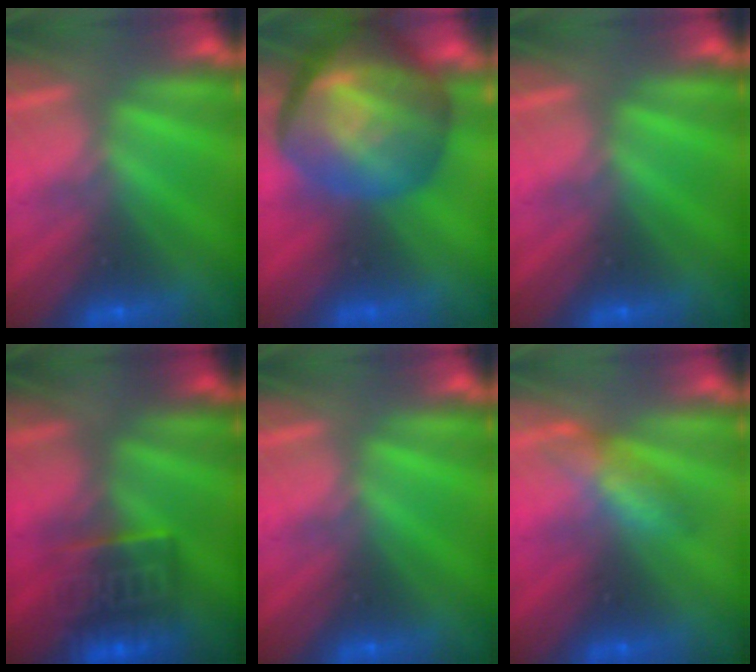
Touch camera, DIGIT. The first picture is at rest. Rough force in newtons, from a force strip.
{"total": 8.8}
{"total": 0.0}
{"total": 7.3}
{"total": 0.0}
{"total": 2.8}